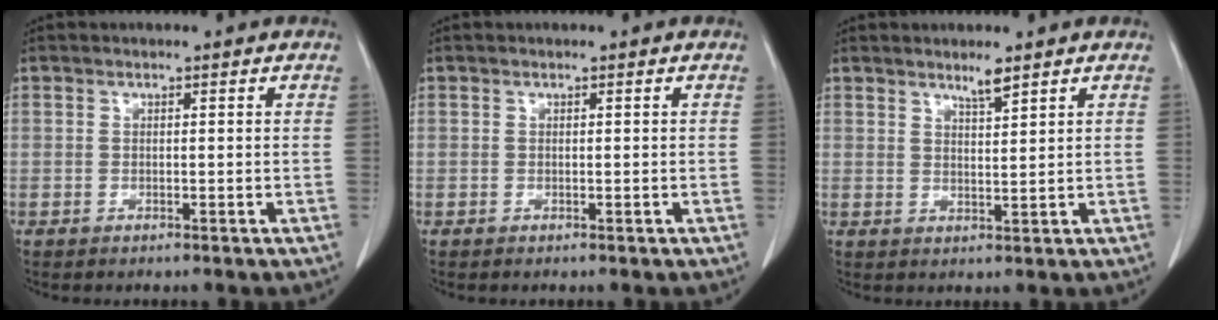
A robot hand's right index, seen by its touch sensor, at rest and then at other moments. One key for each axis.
{"total": 0.0}
{"total": 2.4, "fx": 2.0, "fy": 0.0, "fz": 1.4, "tx": -0.030, "ty": -0.004, "tz": 0.036}